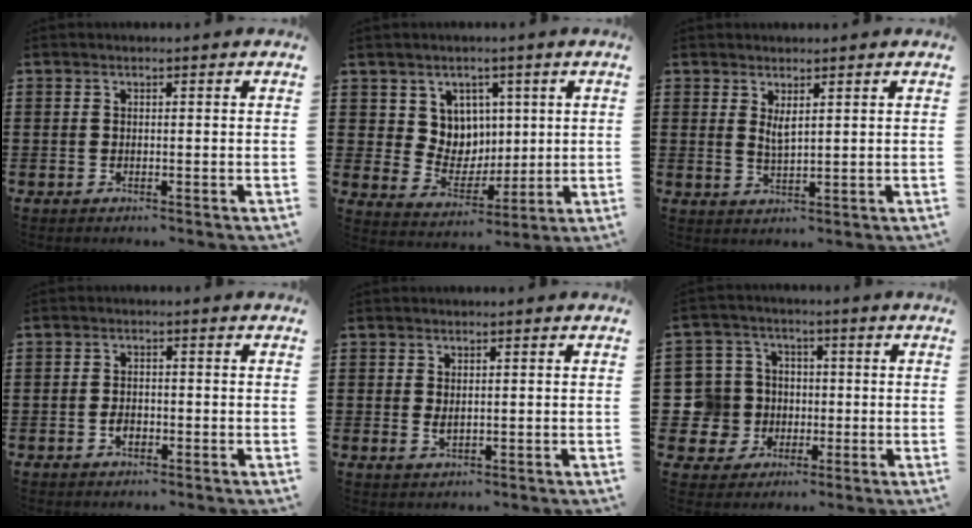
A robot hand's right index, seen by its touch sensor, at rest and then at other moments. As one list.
[{"total": 6.9, "force": [3.2, 6.1, 0.9], "torque": [-0.048, -0.010, 0.063]}, {"total": 2.4, "force": [1.4, 0.7, 1.8], "torque": [-0.038, 0.002, 0.025]}, {"total": 1.8, "force": [-0.8, 1.1, 1.2], "torque": [-0.025, -0.001, -0.013]}, {"total": 1.4, "force": [0.4, 0.7, 1.1], "torque": [-0.023, 0.002, 0.007]}, {"total": 8.4, "force": [-0.2, 8.3, 1.5], "torque": [-0.092, 0.010, -0.001]}]